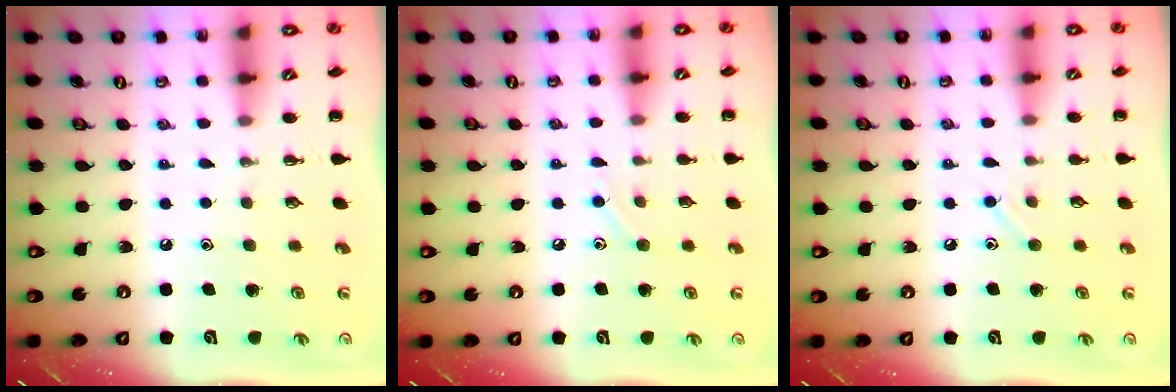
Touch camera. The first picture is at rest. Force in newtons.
{"total": 5.8, "press": 5.5, "slide": 1.8}
{"total": 7.4, "press": 7.1, "slide": 2.1}